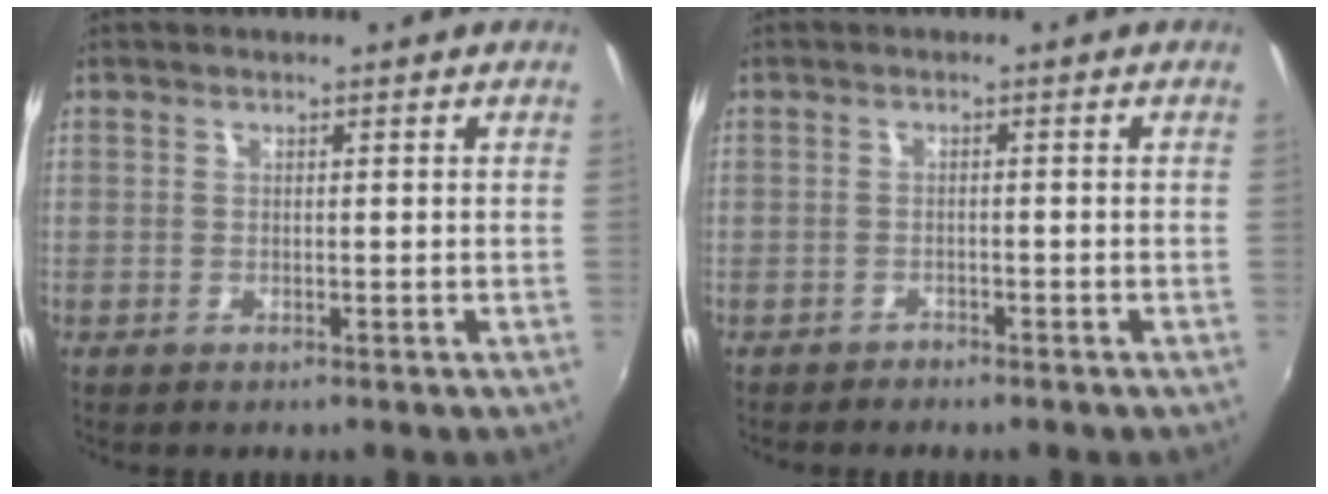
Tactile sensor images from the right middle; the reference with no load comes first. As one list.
[{"total": 1.5, "force": [-1.4, 0.3, 0.2], "torque": [-0.013, -0.002, -0.022]}]